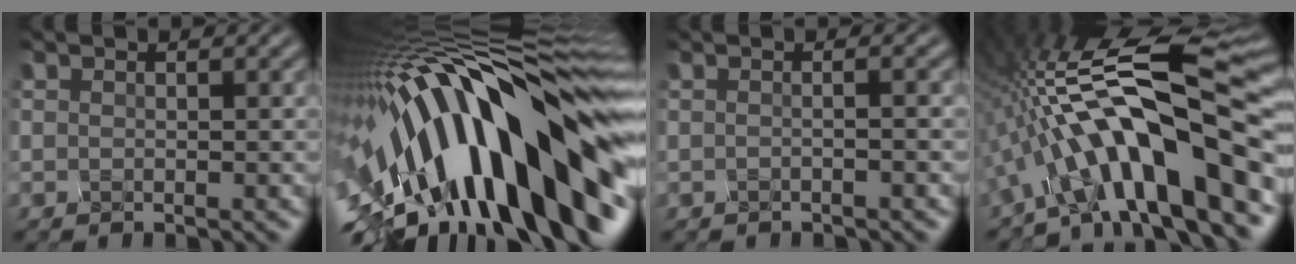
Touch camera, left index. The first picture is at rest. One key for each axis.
{"total": 19.1, "fx": -3.9, "fy": 7.6, "fz": 17.1, "tx": -0.242, "ty": 0.012, "tz": -0.078}
{"total": 3.5, "fx": 0.7, "fy": 1.9, "fz": 2.8, "tx": -0.011, "ty": 0.023, "tz": -0.025}
{"total": 14.7, "fx": -5.1, "fy": 3.8, "fz": 13.3, "tx": -0.200, "ty": 0.039, "tz": -0.090}